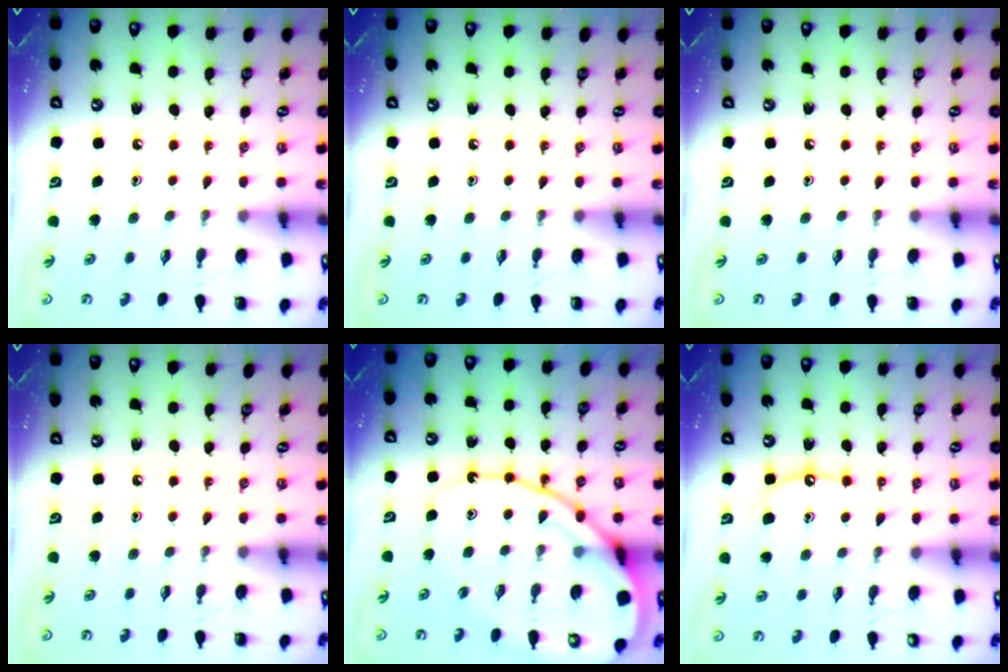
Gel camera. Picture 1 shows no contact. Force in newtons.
{"total": 0.0}
{"total": 0.0}
{"total": 0.0}
{"total": 15.8, "press": 15.7, "slide": 1.5}
{"total": 8.1, "press": 8.1, "slide": 0.7}